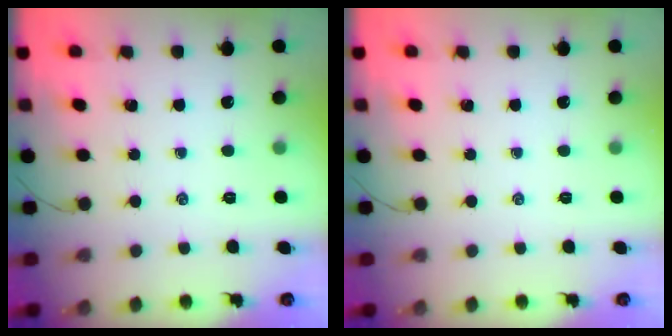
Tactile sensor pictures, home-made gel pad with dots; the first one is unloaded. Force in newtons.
{"total": 0.0}